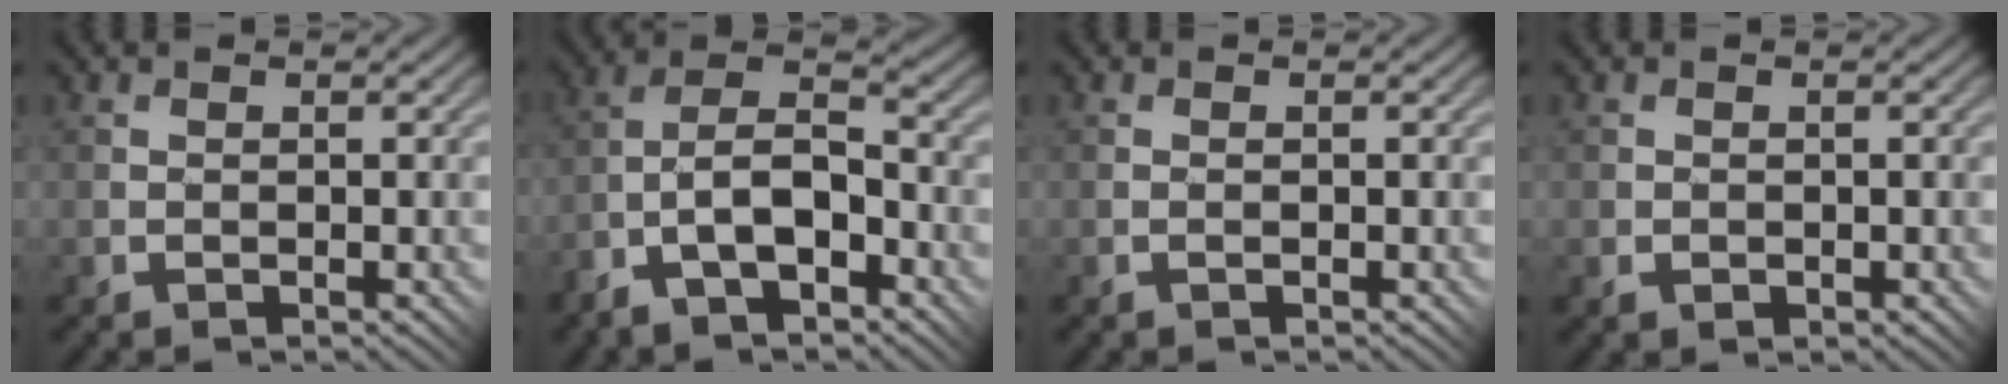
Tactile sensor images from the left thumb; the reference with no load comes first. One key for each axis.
{"total": 9.1, "fx": -4.4, "fy": 3.9, "fz": 7.0, "tx": -0.131, "ty": 0.007, "tz": -0.085}
{"total": 0.5, "fx": -0.2, "fy": -0.1, "fz": 0.5, "tx": -0.009, "ty": 0.004, "tz": -0.002}
{"total": 0.7, "fx": -0.3, "fy": 0.5, "fz": 0.4, "tx": -0.005, "ty": -0.002, "tz": -0.005}